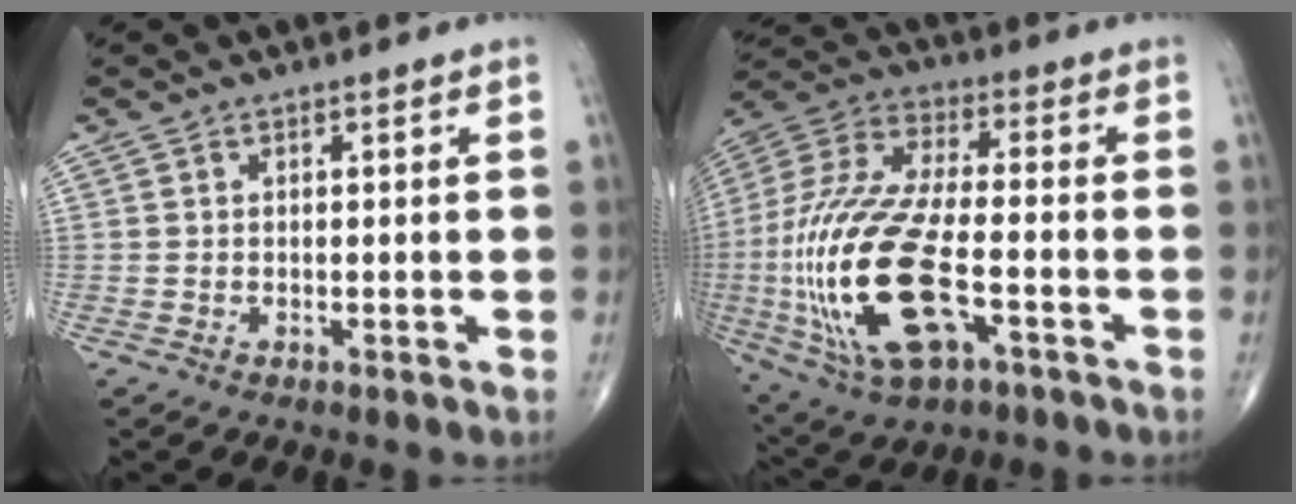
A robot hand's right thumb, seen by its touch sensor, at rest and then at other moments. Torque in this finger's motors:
{"motor_torque": [1.12, 1.32, 2.61, -0.16, 0.91]}